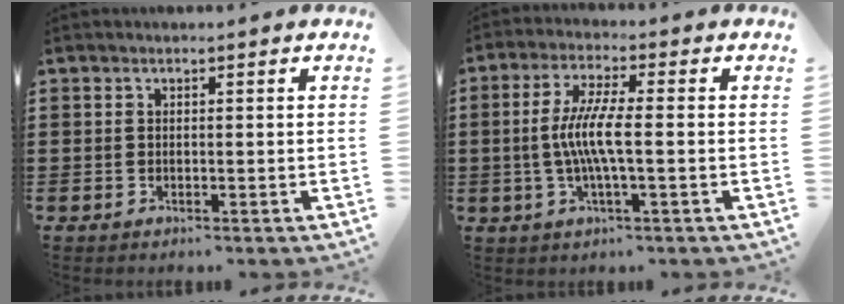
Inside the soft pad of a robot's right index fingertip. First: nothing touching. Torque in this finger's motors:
{"motor_torque": [0.38, -0.20, 0.65, 0.14]}